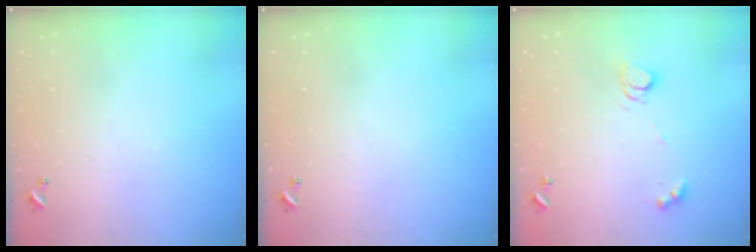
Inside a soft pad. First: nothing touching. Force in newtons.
{"total": 0.0}
{"total": 5.2, "press": 5.2, "slide": 0.1}